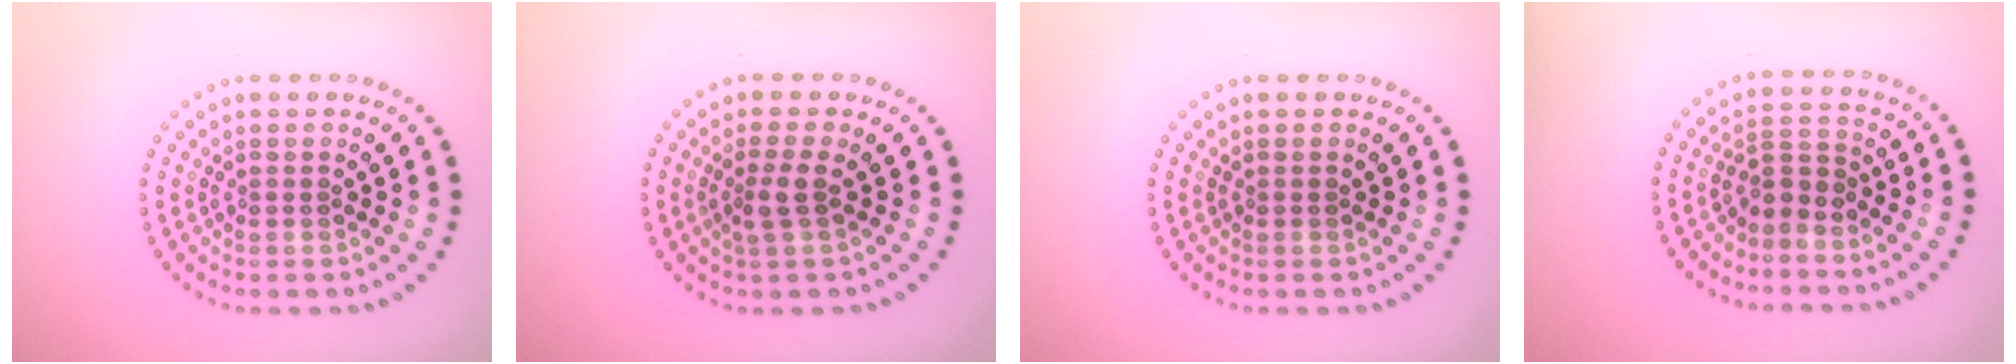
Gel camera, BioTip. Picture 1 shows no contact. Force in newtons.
{"total": 1.9, "press": 1.4, "slide": 1.3}
{"total": 0.0}
{"total": 2.3, "press": 1.5, "slide": 1.7}